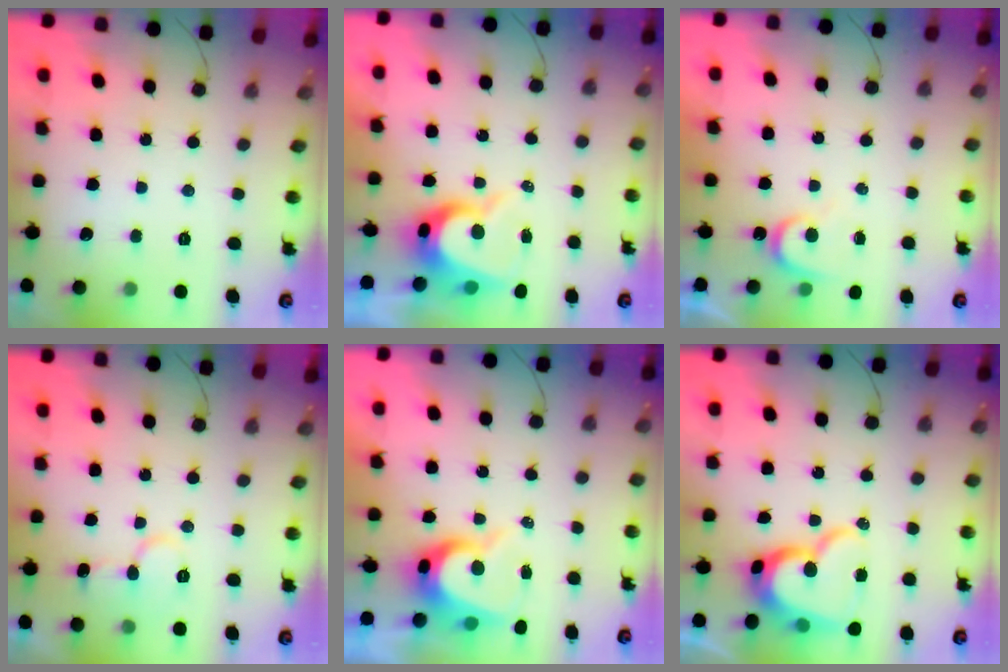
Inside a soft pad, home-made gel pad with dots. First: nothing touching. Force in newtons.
{"total": 9.0, "press": 9.0, "slide": 0.6}
{"total": 5.1, "press": 5.0, "slide": 0.4}
{"total": 9.1, "press": 9.0, "slide": 0.8}
{"total": 8.0, "press": 8.0, "slide": 0.6}
{"total": 16.2, "press": 16.1, "slide": 1.6}